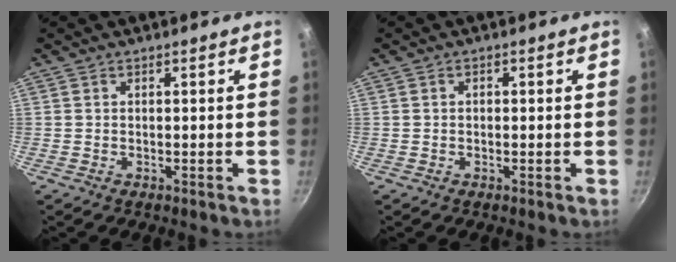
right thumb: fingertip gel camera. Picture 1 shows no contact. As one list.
[{"total": 0.7, "force": [0.0, 0.6, 0.5], "torque": [-0.006, 0.005, 0.000]}]